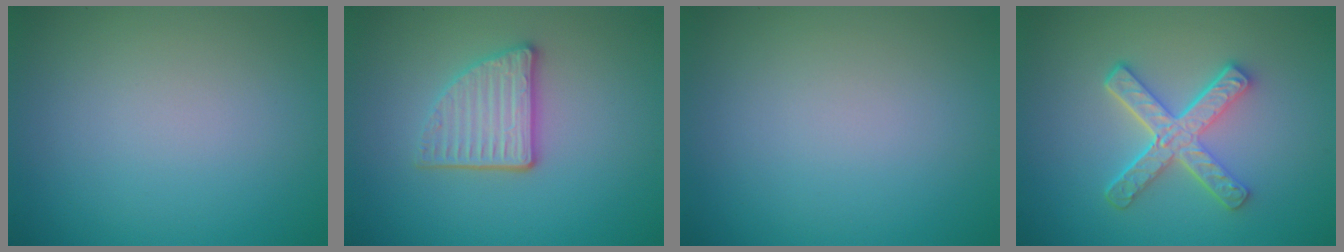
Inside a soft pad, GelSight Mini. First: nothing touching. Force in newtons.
{"total": 3.4, "press": 2.9, "slide": 1.7}
{"total": 0.0}
{"total": 4.9, "press": 3.6, "slide": 3.3}